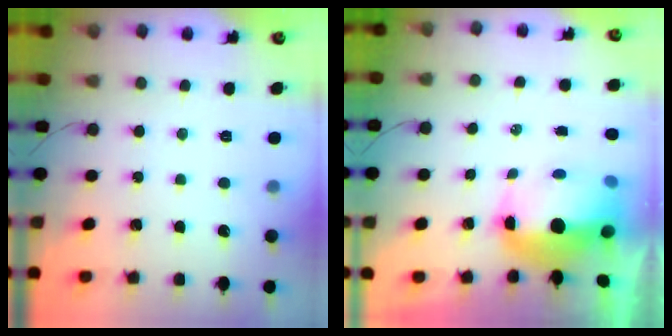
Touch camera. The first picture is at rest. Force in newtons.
{"total": 10.2, "press": 10.1, "slide": 1.7}